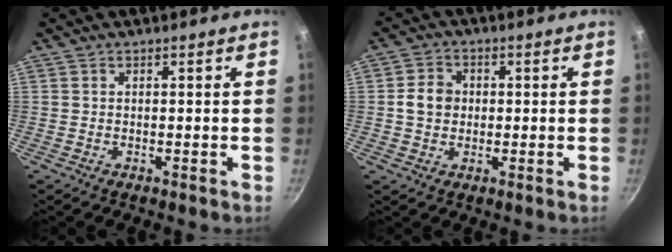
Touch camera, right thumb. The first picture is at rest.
{"total": 5.2, "force": [0.1, 4.5, 2.6], "torque": [-0.026, 0.010, -0.006]}